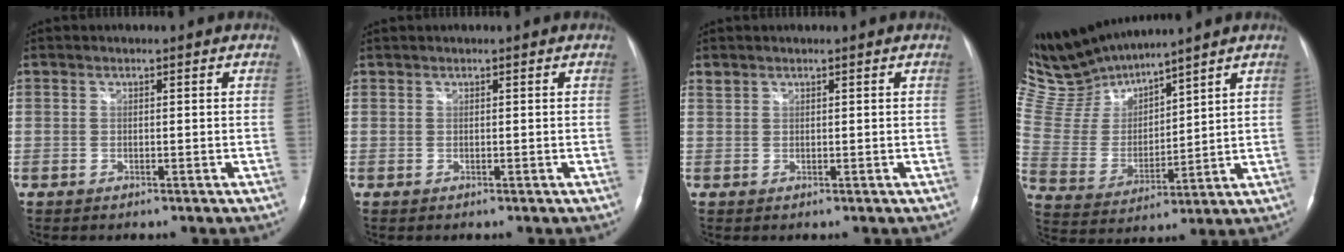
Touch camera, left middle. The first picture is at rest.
{"total": 0.0}
{"total": 0.8, "force": [0.7, 0.3, 0.0], "torque": [-0.005, 0.008, 0.016]}
{"total": 12.1, "force": [11.7, 1.0, 2.7], "torque": [-0.080, 0.005, 0.251]}